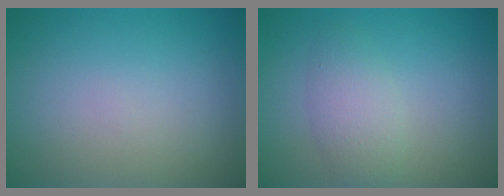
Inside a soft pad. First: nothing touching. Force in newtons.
{"total": 2.7, "press": 2.7, "slide": 0.1}